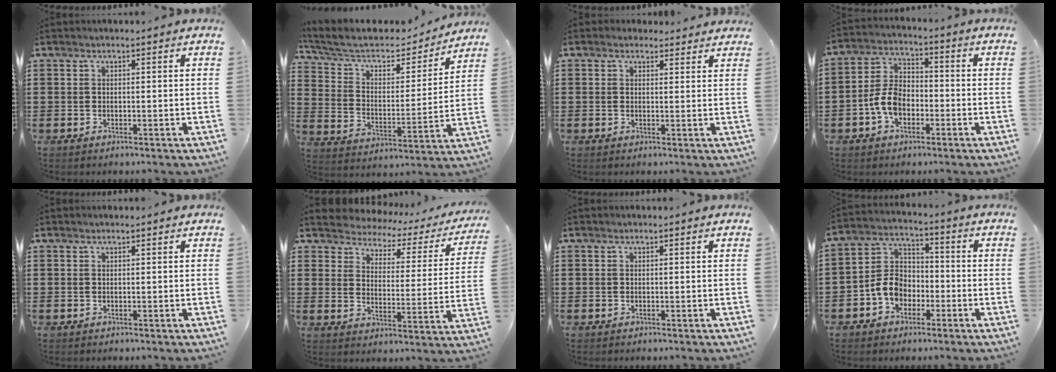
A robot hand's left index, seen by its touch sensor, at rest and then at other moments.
{"total": 6.9, "force": [5.3, 3.0, 3.2], "torque": [-0.086, -0.030, 0.089]}
{"total": 1.8, "force": [1.5, 1.0, 0.2], "torque": [-0.001, 0.001, 0.027]}
{"total": 6.6, "force": [-2.4, 4.3, 4.5], "torque": [-0.114, 0.005, -0.054]}
{"total": 0.0}
{"total": 2.6, "force": [2.5, 0.7, 0.2], "torque": [-0.025, -0.022, 0.033]}
{"total": 0.0}
{"total": 6.5, "force": [-3.1, 4.8, 3.1], "torque": [-0.089, 0.011, -0.067]}